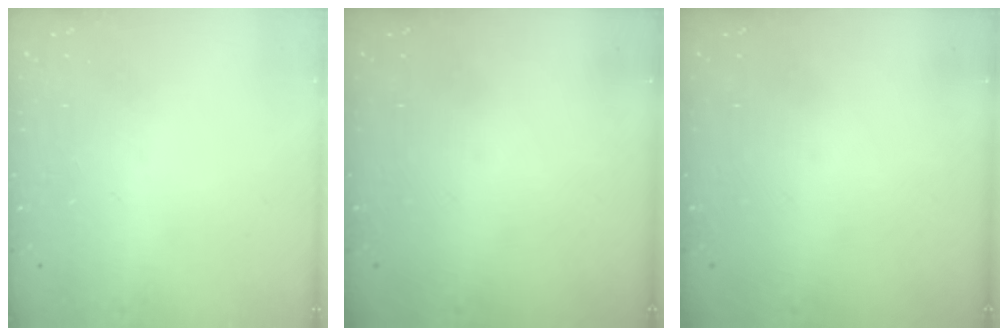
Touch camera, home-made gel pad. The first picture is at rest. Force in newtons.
{"total": 0.0}
{"total": 0.0}